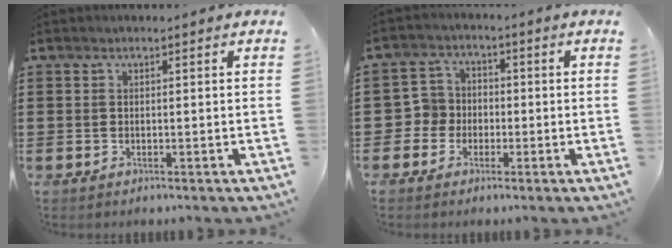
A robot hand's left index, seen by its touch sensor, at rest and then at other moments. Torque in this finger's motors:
{"motor_torque": [0.04, 0.15, 0.01, -0.01]}